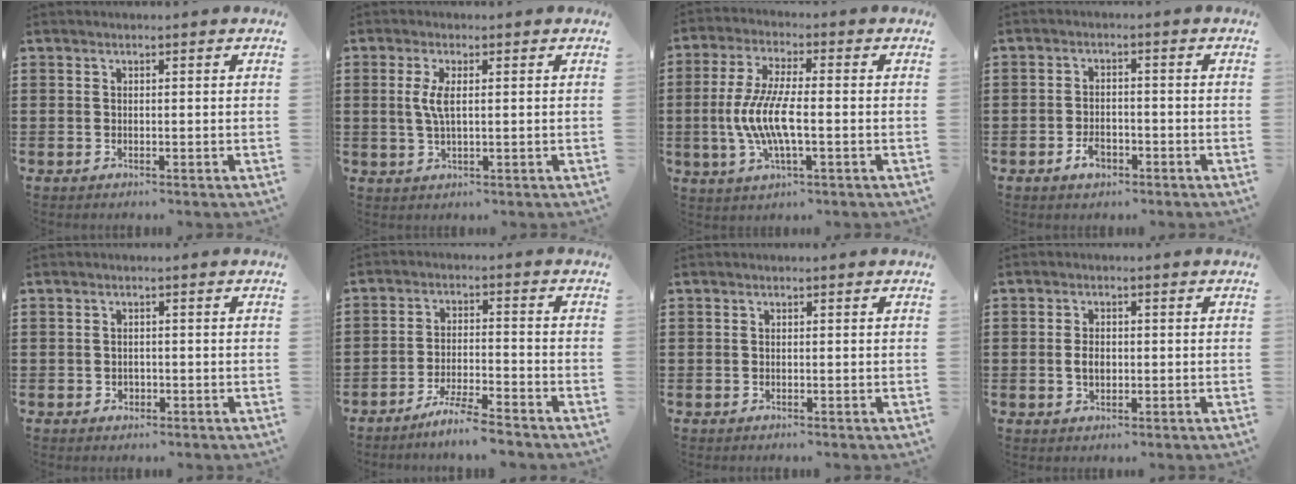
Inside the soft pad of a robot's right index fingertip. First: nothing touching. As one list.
[{"total": 3.4, "force": [0.6, 0.9, 3.2], "torque": [-0.071, 0.000, 0.006]}, {"total": 8.2, "force": [-1.9, 2.3, 7.7], "torque": [-0.173, -0.013, -0.042]}, {"total": 3.0, "force": [-1.7, 1.8, 1.7], "torque": [-0.031, 0.002, -0.033]}, {"total": 1.1, "force": [-0.3, 0.9, 0.4], "torque": [-0.011, 0.003, -0.008]}, {"total": 5.4, "force": [-4.9, -0.4, 2.2], "torque": [-0.050, -0.010, -0.096]}, {"total": 0.0}, {"total": 2.5, "force": [-0.2, 1.6, 2.0], "torque": [-0.040, 0.004, -0.004]}]